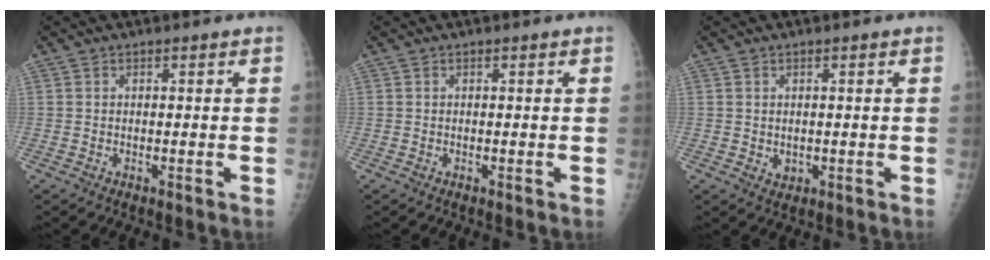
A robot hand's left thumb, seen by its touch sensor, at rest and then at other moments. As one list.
[{"total": 0.0}, {"total": 1.7, "force": [0.0, 1.4, 0.9], "torque": [-0.008, -0.001, 0.006]}]